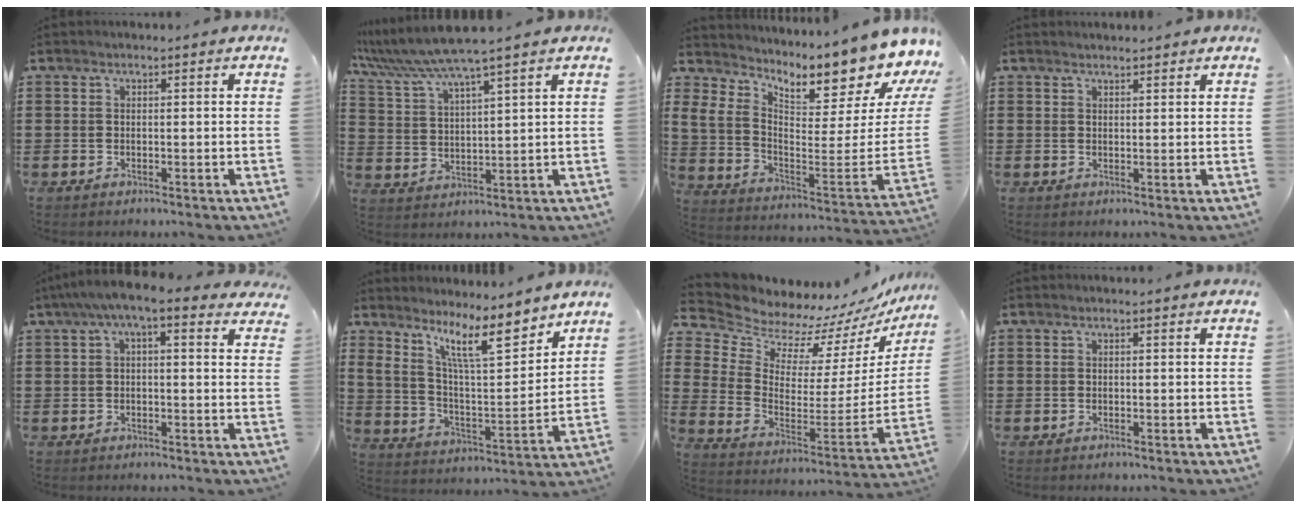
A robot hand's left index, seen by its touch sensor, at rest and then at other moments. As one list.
[{"total": 6.6, "force": [5.5, -0.3, 3.6], "torque": [-0.090, -0.025, 0.094]}, {"total": 7.6, "force": [6.3, 1.9, 3.8], "torque": [-0.075, -0.084, 0.098]}, {"total": 1.3, "force": [1.3, 0.2, 0.0], "torque": [-0.004, 0.001, 0.026]}, {"total": 5.3, "force": [2.6, 1.3, 4.4], "torque": [-0.090, 0.002, 0.042]}, {"total": 11.7, "force": [8.5, 2.8, 7.5], "torque": [-0.154, -0.038, 0.145]}, {"total": 7.3, "force": [6.9, 2.4, 0.0], "torque": [-0.051, -0.073, 0.120]}, {"total": 0.0}]